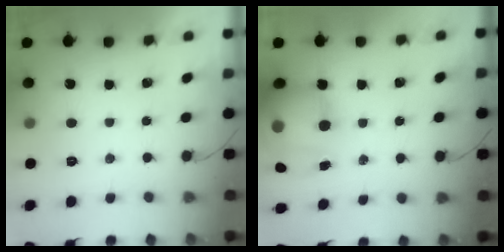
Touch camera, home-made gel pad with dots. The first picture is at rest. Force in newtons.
{"total": 15.8, "press": 15.3, "slide": 3.7}